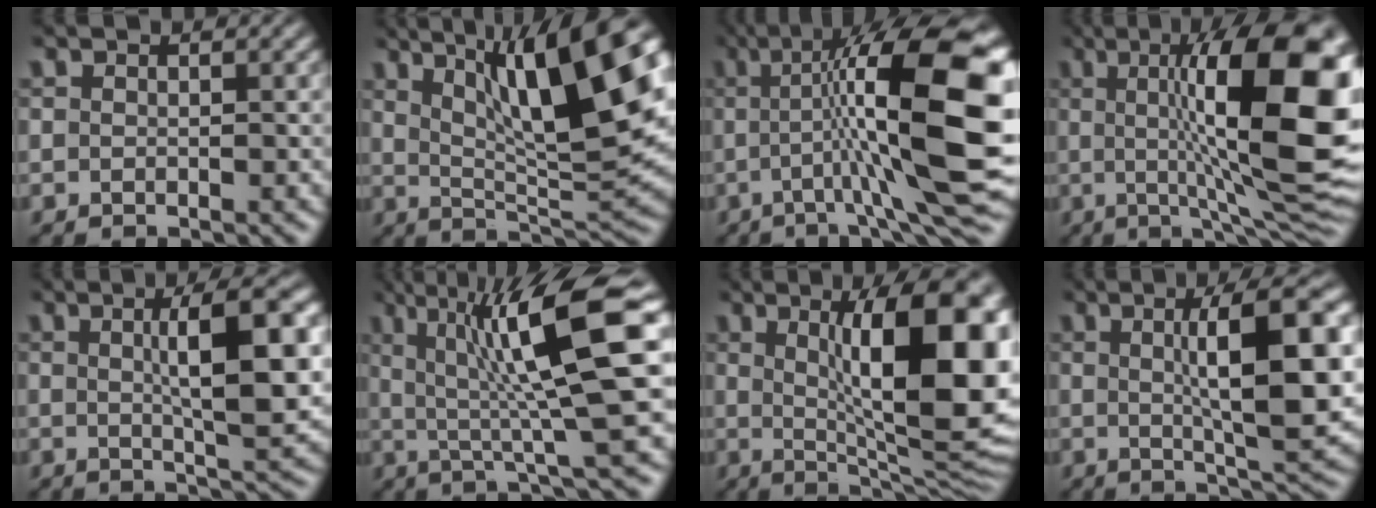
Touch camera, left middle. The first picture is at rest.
{"total": 13.5, "force": [5.1, 3.5, 12.0], "torque": [-0.165, 0.009, 0.083]}
{"total": 14.8, "force": [0.8, 3.1, 14.4], "torque": [-0.212, 0.014, 0.012]}
{"total": 15.9, "force": [2.1, 4.0, 15.3], "torque": [-0.201, 0.003, 0.028]}
{"total": 8.2, "force": [1.3, 1.9, 7.9], "torque": [-0.104, 0.010, 0.019]}
{"total": 12.4, "force": [2.7, 2.1, 12.0], "torque": [-0.175, 0.009, 0.042]}
{"total": 14.2, "force": [2.1, 4.3, 13.4], "torque": [-0.163, 0.004, 0.032]}
{"total": 10.1, "force": [1.3, 2.4, 9.7], "torque": [-0.125, 0.008, 0.022]}